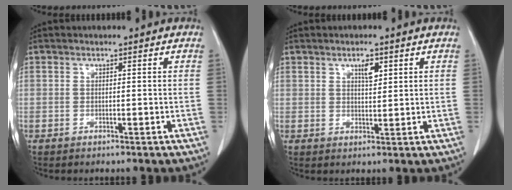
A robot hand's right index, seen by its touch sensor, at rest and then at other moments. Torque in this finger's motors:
{"motor_torque": [0.11, 0.12, 0.03, 0.03]}